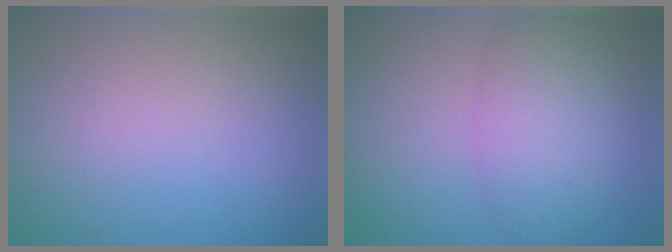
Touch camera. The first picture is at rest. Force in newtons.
{"total": 5.0, "press": 5.0, "slide": 0.1}